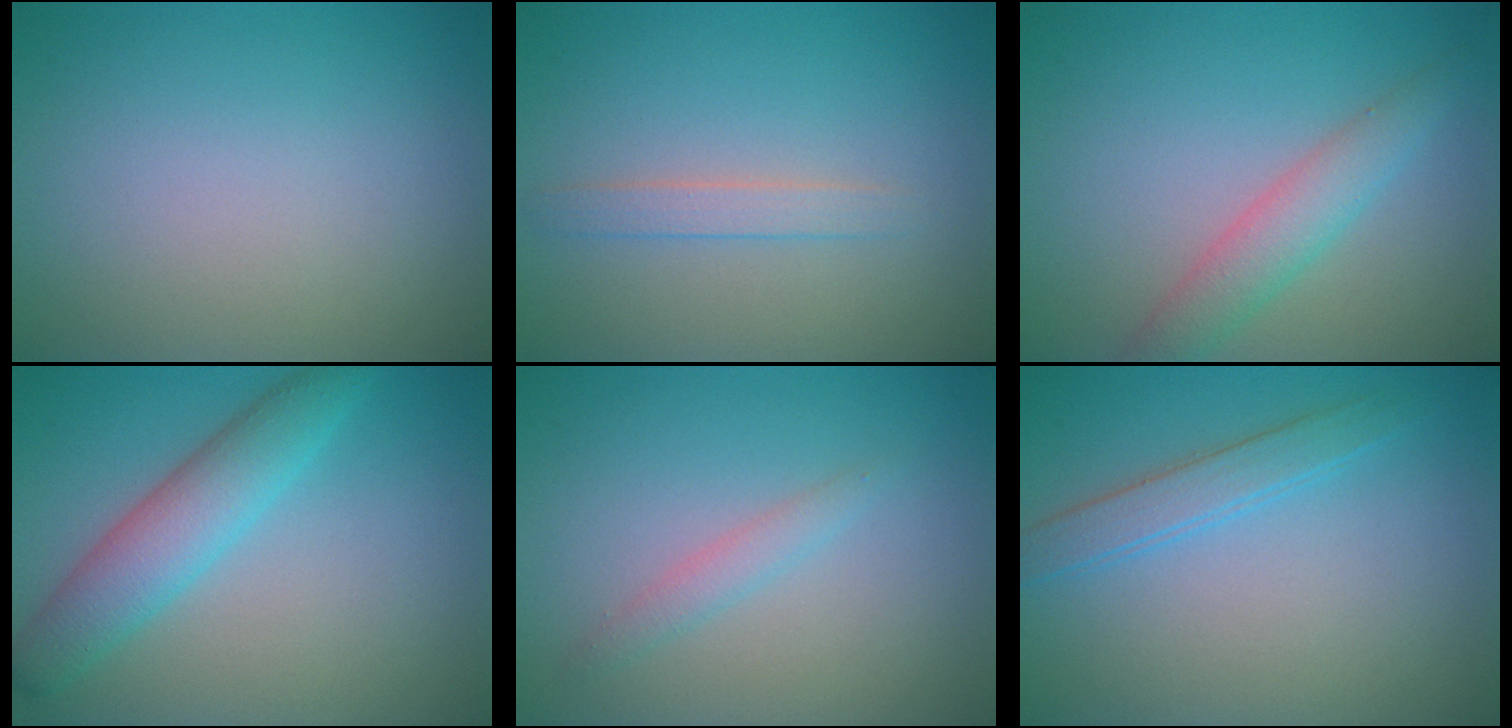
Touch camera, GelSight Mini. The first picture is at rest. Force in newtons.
{"total": 1.5, "press": 1.4, "slide": 0.1}
{"total": 3.1, "press": 3.1, "slide": 0.1}
{"total": 4.7, "press": 4.7, "slide": 0.1}
{"total": 1.4, "press": 1.4, "slide": 0.1}
{"total": 2.3, "press": 2.3, "slide": 0.1}